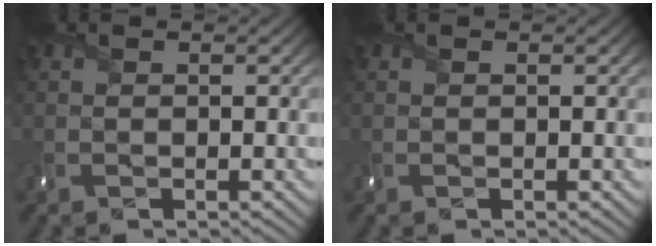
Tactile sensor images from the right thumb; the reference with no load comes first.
{"total": 0.0}